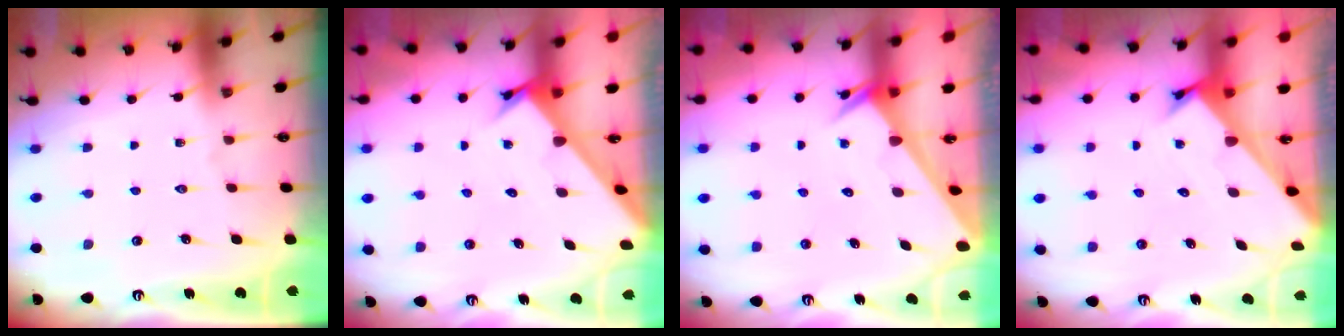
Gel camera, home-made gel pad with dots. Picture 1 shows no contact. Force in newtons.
{"total": 2.1, "press": 2.1, "slide": 0.2}
{"total": 2.0, "press": 2.0, "slide": 0.1}
{"total": 2.5, "press": 2.5, "slide": 0.2}